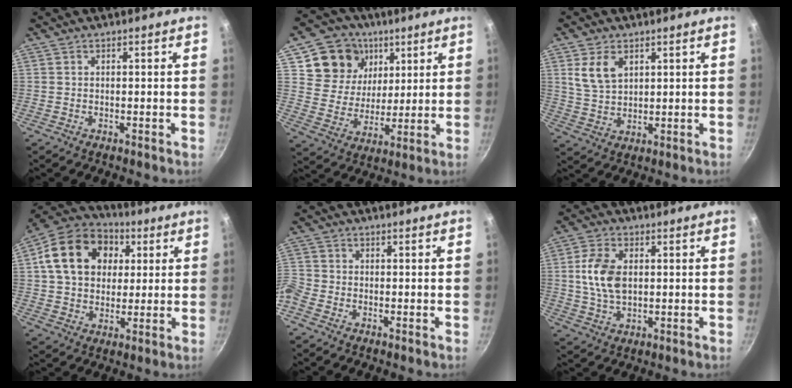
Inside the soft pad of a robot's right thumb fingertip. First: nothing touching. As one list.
[{"total": 14.2, "force": [6.5, 11.6, 4.9], "torque": [-0.052, -0.029, 0.115]}, {"total": 6.7, "force": [2.8, 4.3, 4.3], "torque": [-0.071, -0.012, 0.060]}, {"total": 18.4, "force": [4.5, 14.2, 10.9], "torque": [-0.167, 0.021, 0.065]}, {"total": 4.4, "force": [-2.5, 3.1, 1.9], "torque": [-0.053, 0.010, -0.066]}, {"total": 9.2, "force": [0.9, 5.9, 7.0], "torque": [-0.128, 0.005, 0.016]}]